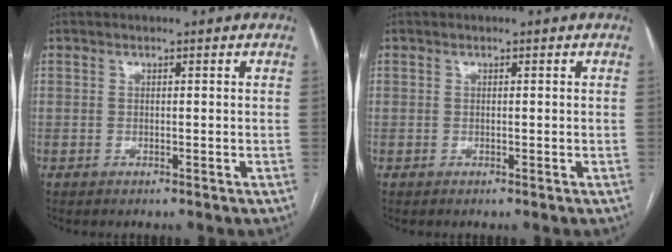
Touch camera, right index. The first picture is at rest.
{"total": 0.0}